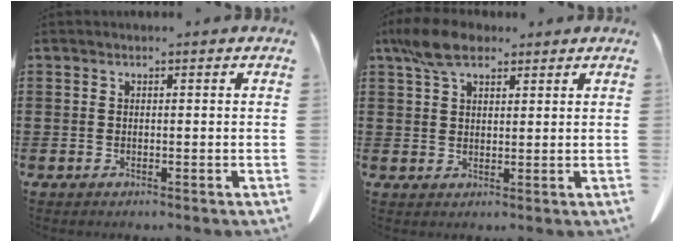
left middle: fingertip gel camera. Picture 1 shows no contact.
{"total": 6.0, "force": [4.1, 2.9, 3.3], "torque": [-0.080, 0.003, 0.078]}